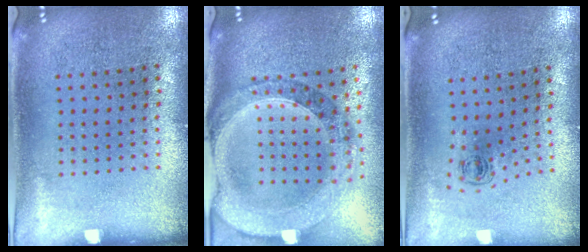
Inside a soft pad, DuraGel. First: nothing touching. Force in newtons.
{"total": 1.6, "press": 1.5, "slide": 0.6}
{"total": 0.5, "press": 0.3, "slide": 0.4}